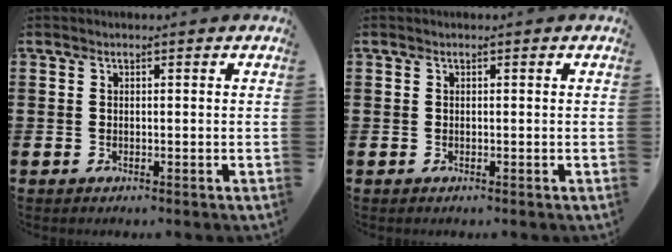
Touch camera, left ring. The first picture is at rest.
{"total": 0.0}